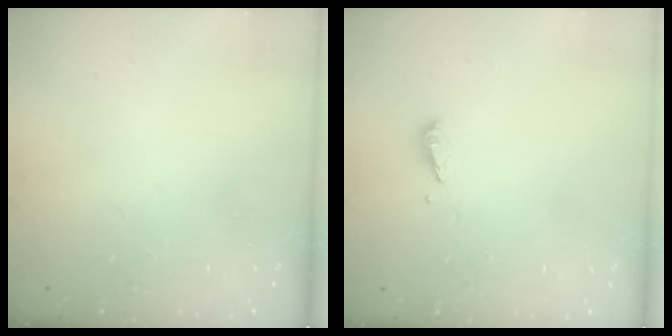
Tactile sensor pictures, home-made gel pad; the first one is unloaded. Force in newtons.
{"total": 3.7, "press": 3.7, "slide": 0.2}